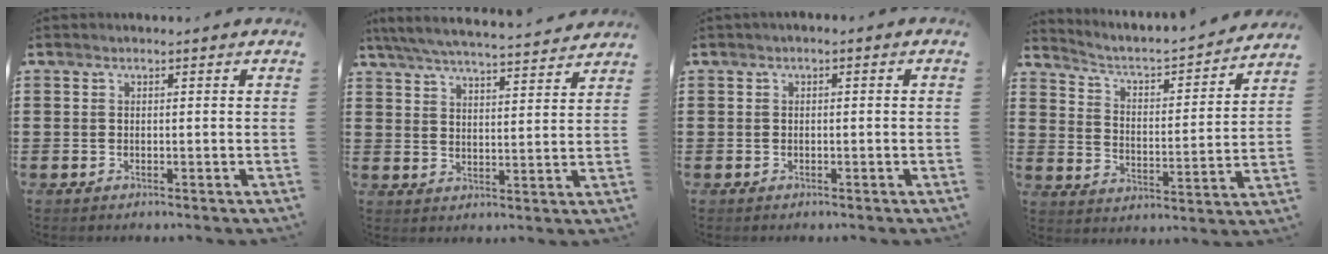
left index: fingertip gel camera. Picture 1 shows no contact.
{"total": 5.7, "force": [5.4, -0.2, 1.6], "torque": [-0.053, -0.033, 0.093]}
{"total": 0.9, "force": [-0.7, 0.3, 0.5], "torque": [-0.012, -0.001, -0.013]}
{"total": 3.1, "force": [2.8, 0.4, 1.2], "torque": [-0.043, -0.031, 0.034]}